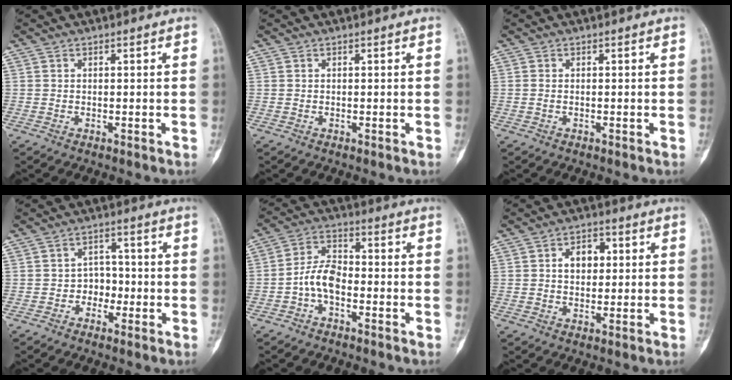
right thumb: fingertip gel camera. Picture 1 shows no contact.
{"total": 0.0}
{"total": 0.5, "force": [0.0, 0.3, 0.4], "torque": [-0.013, 0.000, 0.002]}
{"total": 3.9, "force": [-1.3, 3.3, 1.7], "torque": [0.007, 0.016, -0.030]}
{"total": 6.7, "force": [-2.2, 3.8, 5.0], "torque": [-0.090, 0.031, -0.052]}
{"total": 5.6, "force": [1.0, 4.0, 3.9], "torque": [-0.042, 0.010, 0.010]}